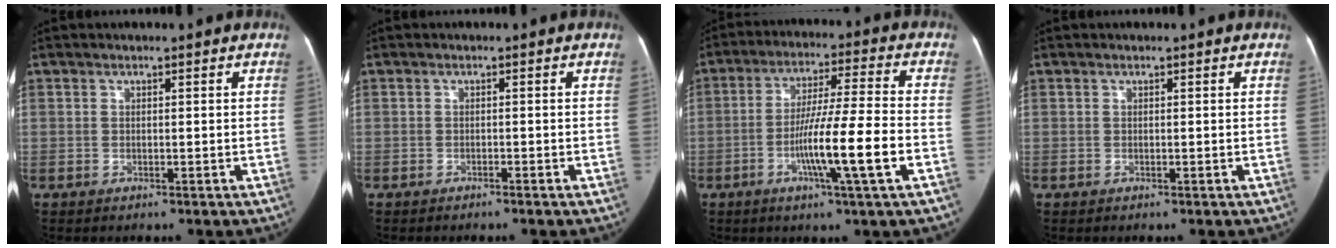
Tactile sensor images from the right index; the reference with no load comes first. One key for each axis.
{"total": 0.7, "fx": -0.6, "fy": 0.1, "fz": 0.2, "tx": -0.010, "ty": 0.000, "tz": -0.011}
{"total": 12.5, "fx": -4.1, "fy": -0.7, "fz": 11.8, "tx": -0.206, "ty": -0.004, "tz": -0.075}
{"total": 0.0}